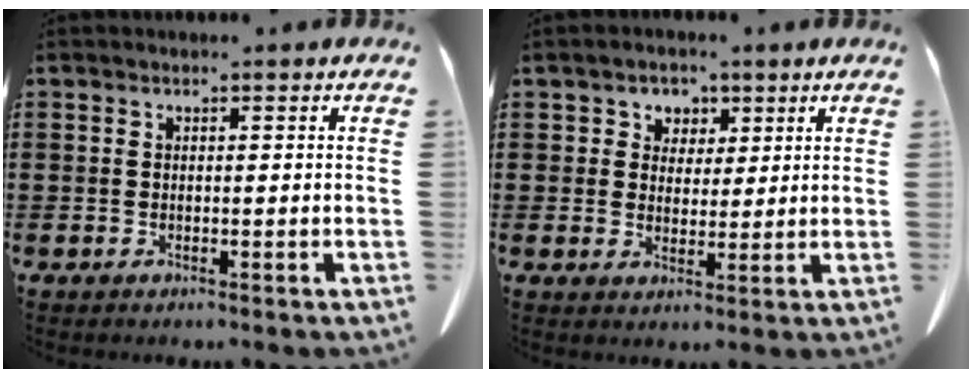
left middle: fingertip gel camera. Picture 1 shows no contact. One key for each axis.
{"total": 3.5, "fx": 1.9, "fy": 2.9, "fz": 0.2, "tx": -0.014, "ty": 0.009, "tz": 0.031}